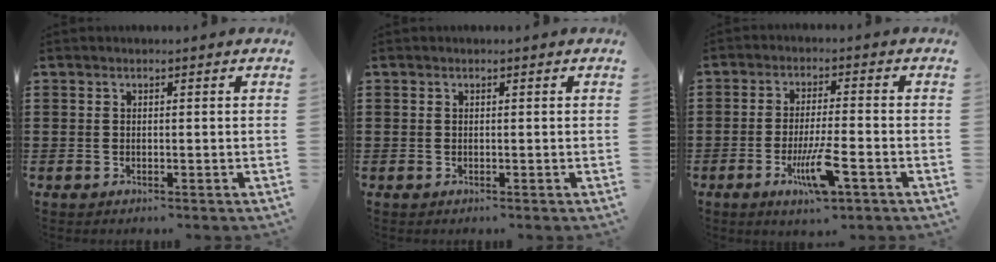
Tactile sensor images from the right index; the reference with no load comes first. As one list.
[{"total": 0.0}, {"total": 7.8, "force": [-3.5, 1.3, 6.8], "torque": [-0.133, -0.011, -0.063]}]